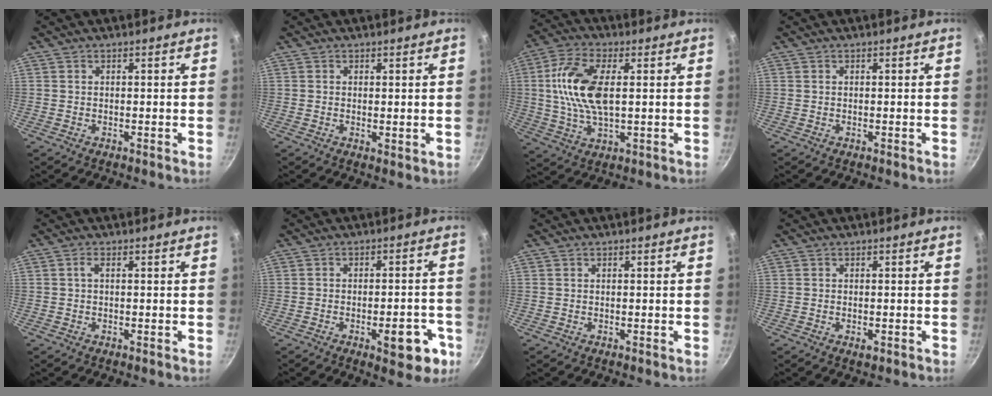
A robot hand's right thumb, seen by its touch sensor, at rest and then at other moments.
{"total": 1.2, "force": [0.4, 0.6, 1.0], "torque": [-0.015, -0.009, 0.004]}
{"total": 12.8, "force": [1.7, 6.3, 11.0], "torque": [-0.216, 0.009, 0.026]}
{"total": 0.0}
{"total": 1.1, "force": [0.0, 0.4, 1.0], "torque": [-0.023, 0.005, 0.001]}
{"total": 9.6, "force": [-4.0, 4.2, 7.6], "torque": [-0.062, 0.024, -0.045]}
{"total": 0.0}
{"total": 1.6, "force": [-0.7, 0.8, 1.2], "torque": [-0.021, 0.000, -0.011]}